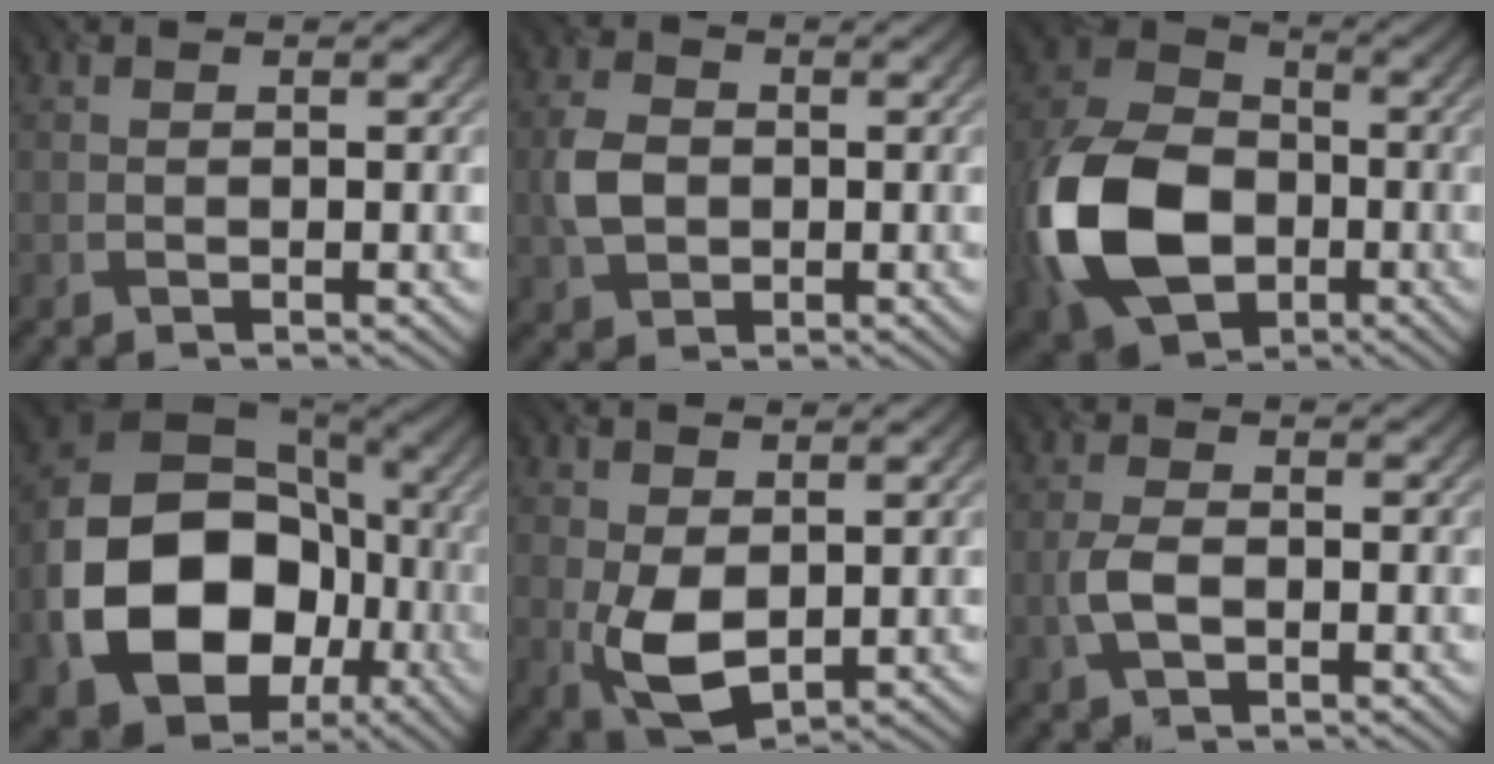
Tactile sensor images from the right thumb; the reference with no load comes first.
{"total": 4.5, "force": [-0.4, 3.5, 2.7], "torque": [-0.070, 0.000, -0.011]}
{"total": 16.5, "force": [-4.8, 11.7, 10.6], "torque": [-0.259, -0.026, -0.105]}
{"total": 18.4, "force": [-4.4, 14.0, 11.0], "torque": [-0.225, -0.038, -0.066]}
{"total": 6.5, "force": [-0.1, 4.0, 5.1], "torque": [-0.118, -0.005, 0.001]}
{"total": 3.4, "force": [-1.0, 1.9, 2.6], "torque": [-0.065, -0.002, -0.023]}